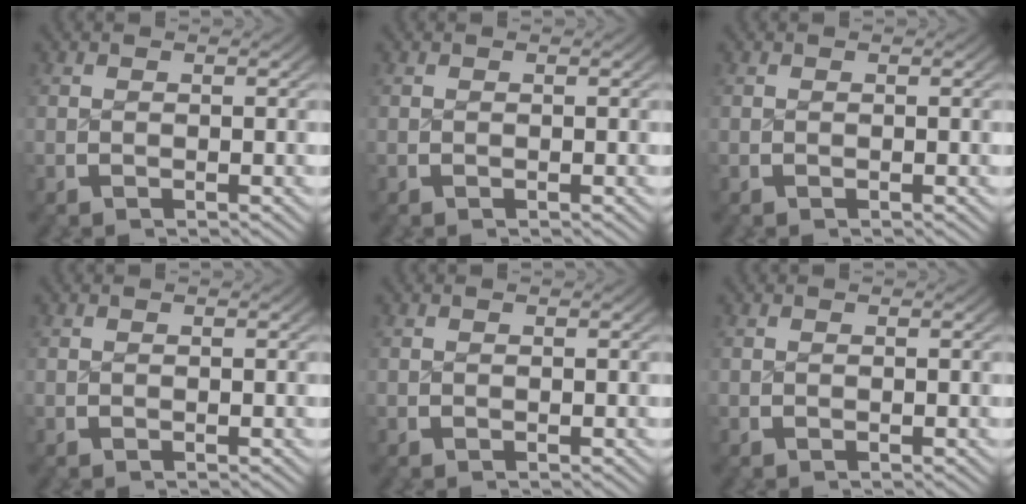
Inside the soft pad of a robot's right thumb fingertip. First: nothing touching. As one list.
[{"total": 0.0}, {"total": 0.0}, {"total": 0.0}, {"total": 0.0}, {"total": 0.0}]